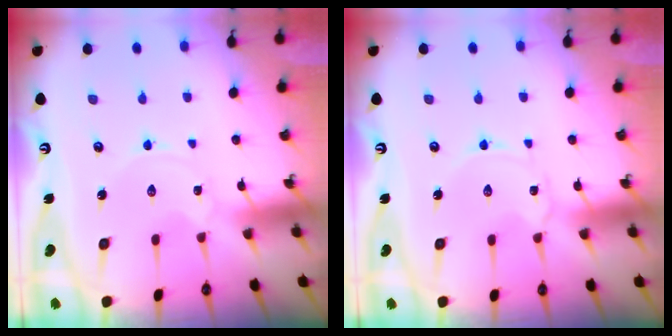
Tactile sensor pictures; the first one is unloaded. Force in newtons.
{"total": 2.5, "press": 2.5, "slide": 0.3}